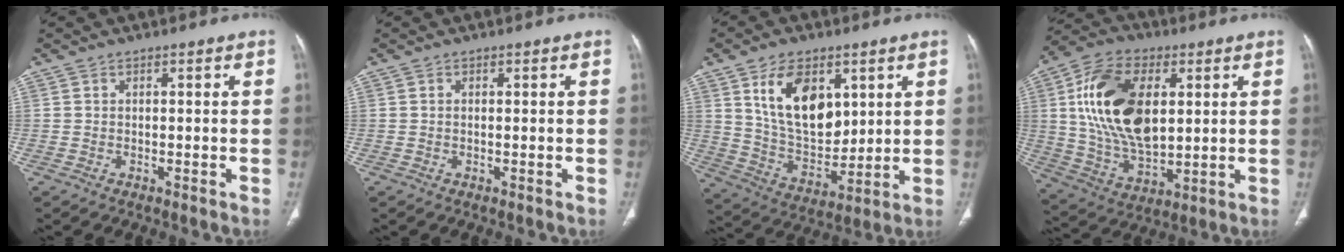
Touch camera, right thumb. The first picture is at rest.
{"total": 0.0}
{"total": 15.9, "force": [6.2, 9.5, 11.1], "torque": [-0.155, -0.038, 0.130]}
{"total": 20.6, "force": [4.2, 11.9, 16.3], "torque": [-0.288, -0.009, 0.081]}